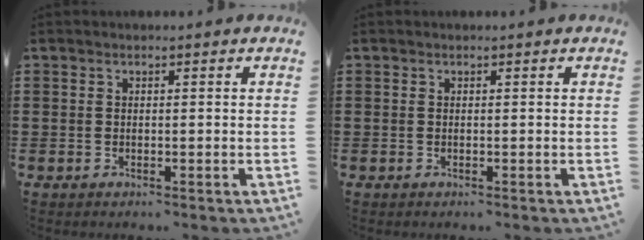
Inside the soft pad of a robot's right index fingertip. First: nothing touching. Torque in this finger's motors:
{"motor_torque": [-0.01, 0.02, 0.00, 0.00]}